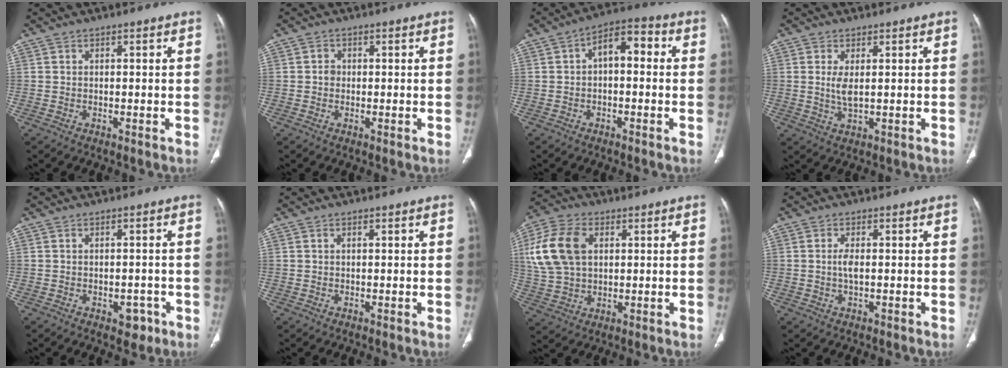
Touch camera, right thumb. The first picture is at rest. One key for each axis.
{"total": 1.3, "fx": -0.1, "fy": 1.2, "fz": 0.6, "tx": -0.003, "ty": 0.005, "tz": -0.005}
{"total": 7.1, "fx": 0.4, "fy": 4.0, "fz": 5.8, "tx": -0.068, "ty": 0.030, "tz": -0.007}
{"total": 3.3, "fx": 0.5, "fy": 1.1, "fz": 3.0, "tx": -0.068, "ty": -0.011, "tz": 0.016}
{"total": 3.3, "fx": -1.5, "fy": 2.1, "fz": 2.0, "tx": -0.006, "ty": 0.008, "tz": -0.015}
{"total": 0.6, "fx": 0.3, "fy": 0.3, "fz": 0.4, "tx": -0.008, "ty": 0.001, "tz": 0.004}
{"total": 14.1, "fx": 3.4, "fy": 9.4, "fz": 9.9, "tx": -0.199, "ty": 0.007, "tz": 0.067}
{"total": 2.2, "fx": 0.0, "fy": 0.8, "fz": 2.0, "tx": -0.046, "ty": 0.001, "tz": 0.000}